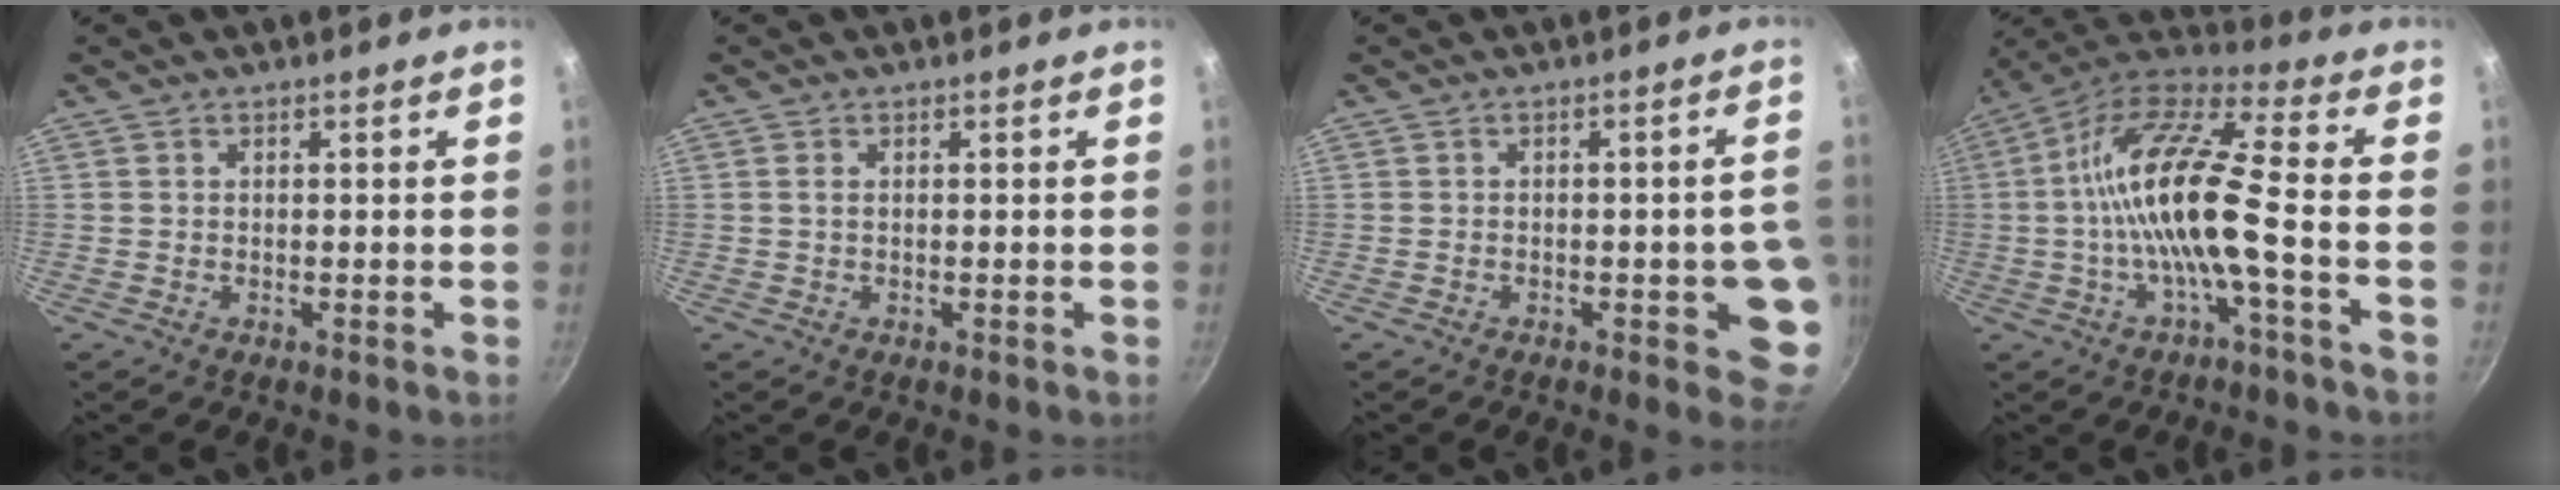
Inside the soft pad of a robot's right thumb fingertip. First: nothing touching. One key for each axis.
{"total": 0.9, "fx": 0.2, "fy": 0.4, "fz": 0.8, "tx": -0.015, "ty": 0.000, "tz": 0.002}
{"total": 8.2, "fx": -1.9, "fy": 3.1, "fz": 7.3, "tx": -0.048, "ty": 0.011, "tz": -0.020}
{"total": 16.8, "fx": -2.7, "fy": 3.7, "fz": 16.2, "tx": -0.301, "ty": 0.037, "tz": -0.064}